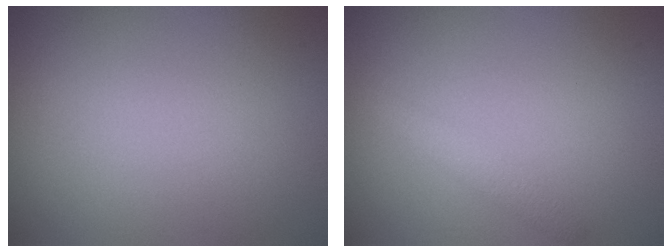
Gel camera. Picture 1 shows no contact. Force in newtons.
{"total": 1.5, "press": 1.5, "slide": 0.2}